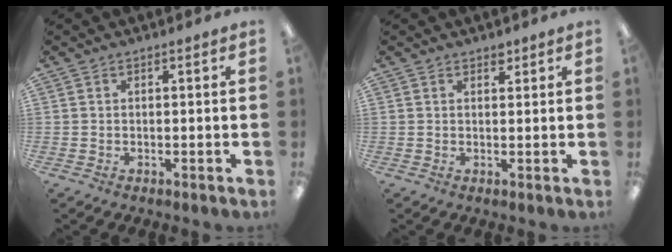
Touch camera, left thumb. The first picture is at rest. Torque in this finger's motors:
{"motor_torque": [0.37, -0.04, 0.42, -0.26, -0.01]}